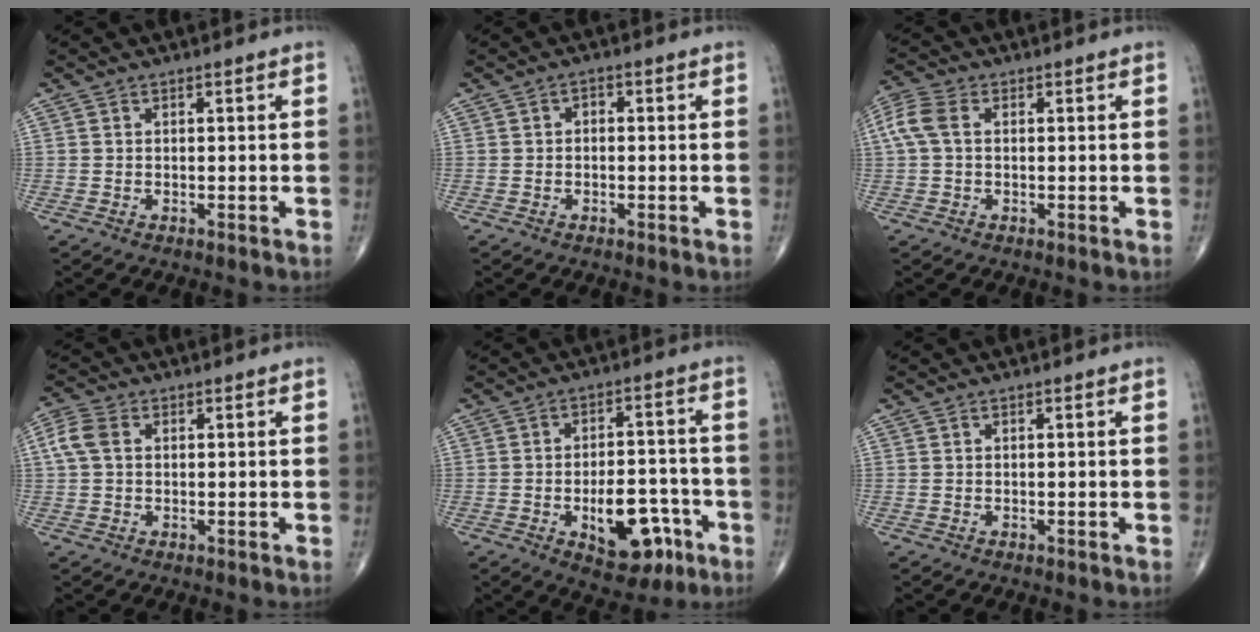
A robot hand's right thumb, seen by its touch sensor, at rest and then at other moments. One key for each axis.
{"total": 1.2, "fx": -0.1, "fy": 0.9, "fz": 0.8, "tx": -0.005, "ty": 0.003, "tz": -0.007}
{"total": 5.8, "fx": 0.8, "fy": 3.6, "fz": 4.4, "tx": -0.120, "ty": 0.021, "tz": 0.012}
{"total": 4.8, "fx": 0.9, "fy": 3.4, "fz": 3.3, "tx": -0.085, "ty": 0.015, "tz": 0.013}
{"total": 12.5, "fx": -5.0, "fy": 6.7, "fz": 9.3, "tx": -0.104, "ty": 0.033, "tz": -0.063}
{"total": 0.0}